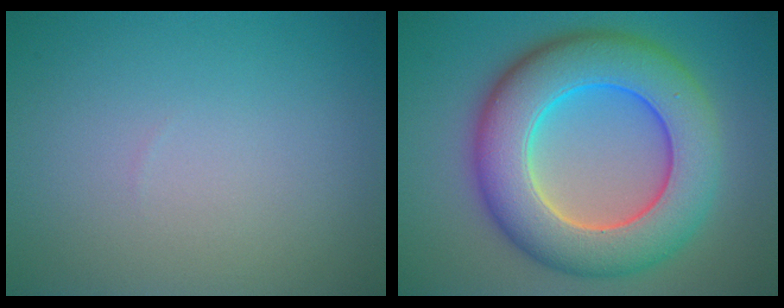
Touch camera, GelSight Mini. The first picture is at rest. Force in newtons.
{"total": 11.1, "press": 11.1, "slide": 0.4}